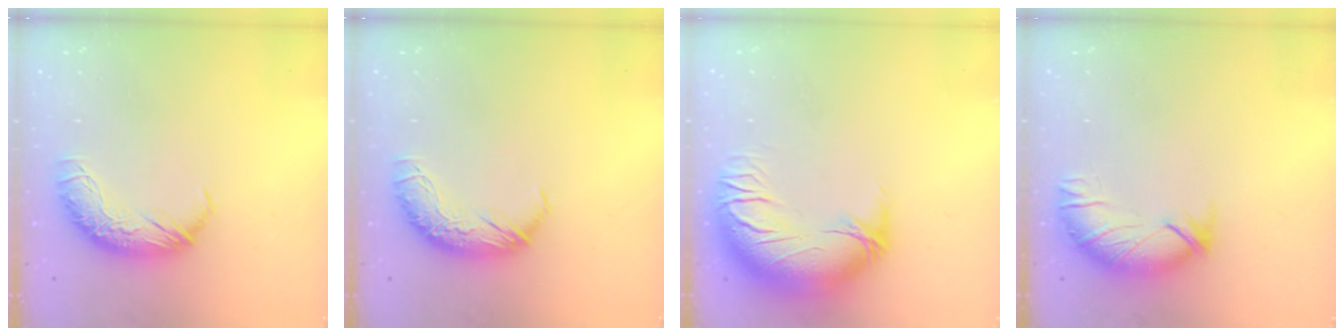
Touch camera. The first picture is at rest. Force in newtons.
{"total": 0.0}
{"total": 5.8, "press": 4.7, "slide": 3.5}
{"total": 3.1, "press": 2.7, "slide": 1.5}